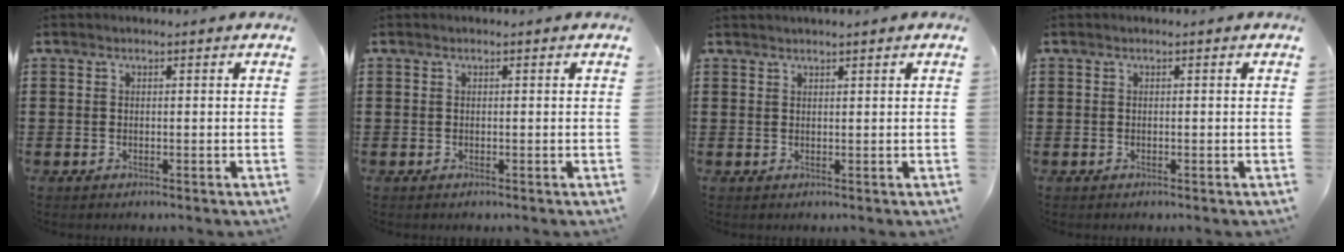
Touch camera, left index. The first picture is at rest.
{"total": 0.0}
{"total": 0.9, "force": [0.9, -0.1, 0.3], "torque": [-0.005, -0.002, 0.017]}
{"total": 0.0}